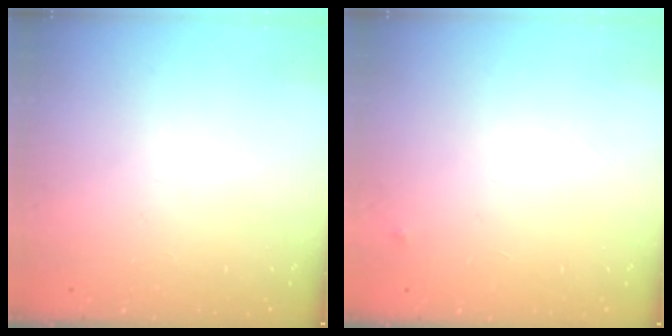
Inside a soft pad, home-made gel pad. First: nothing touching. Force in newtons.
{"total": 2.5, "press": 2.4, "slide": 0.4}